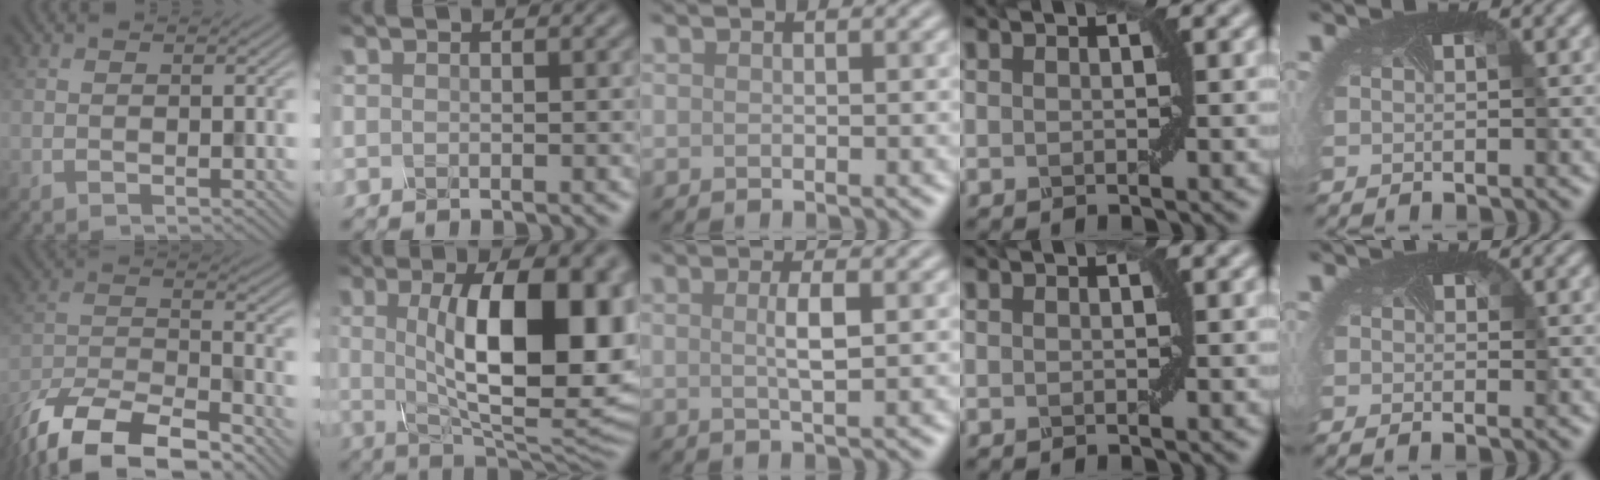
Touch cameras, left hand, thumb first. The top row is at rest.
{"thumb": {"total": 13.4, "force": [-10.2, 4.6, 7.3], "torque": [-0.148, -0.015, -0.195]}, "index": {"total": 14.6, "force": [1.6, 5.4, 13.5], "torque": [-0.164, 0.007, 0.025]}, "middle": {"total": 2.1, "force": [0.3, 0.4, 2.1], "torque": [-0.037, 0.004, 0.003]}, "little": {"total": 0.6, "force": [-0.2, 0.1, 0.5], "torque": [-0.018, -0.007, -0.006]}}